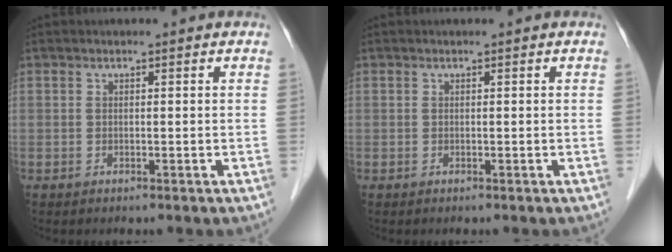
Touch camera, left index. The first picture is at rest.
{"total": 0.0}